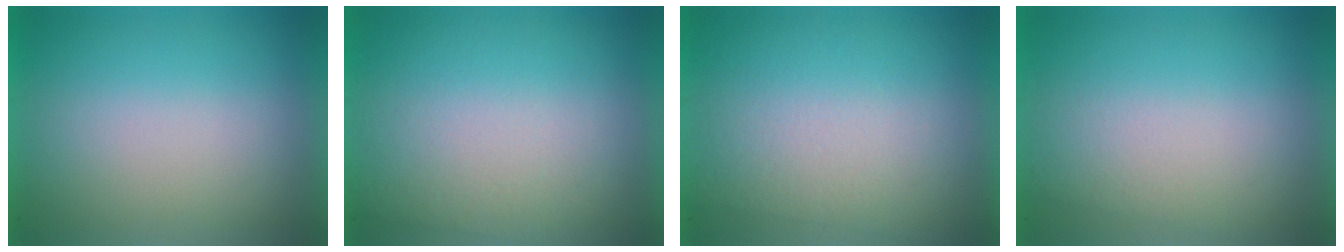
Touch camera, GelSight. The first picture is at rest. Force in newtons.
{"total": 3.2}
{"total": 2.9}
{"total": 1.0}